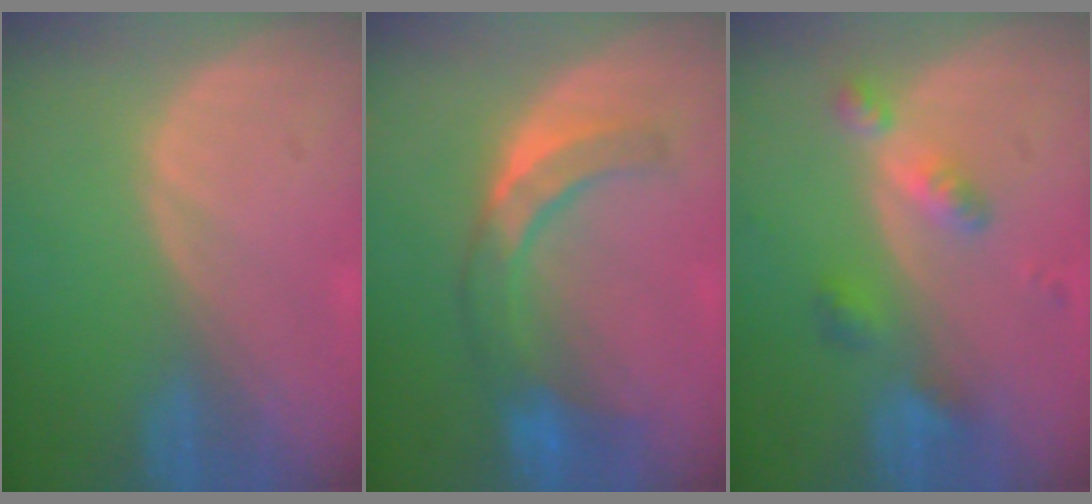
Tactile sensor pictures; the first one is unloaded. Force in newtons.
{"total": 7.5, "press": 7.3, "slide": 1.8}
{"total": 5.6, "press": 4.9, "slide": 2.7}